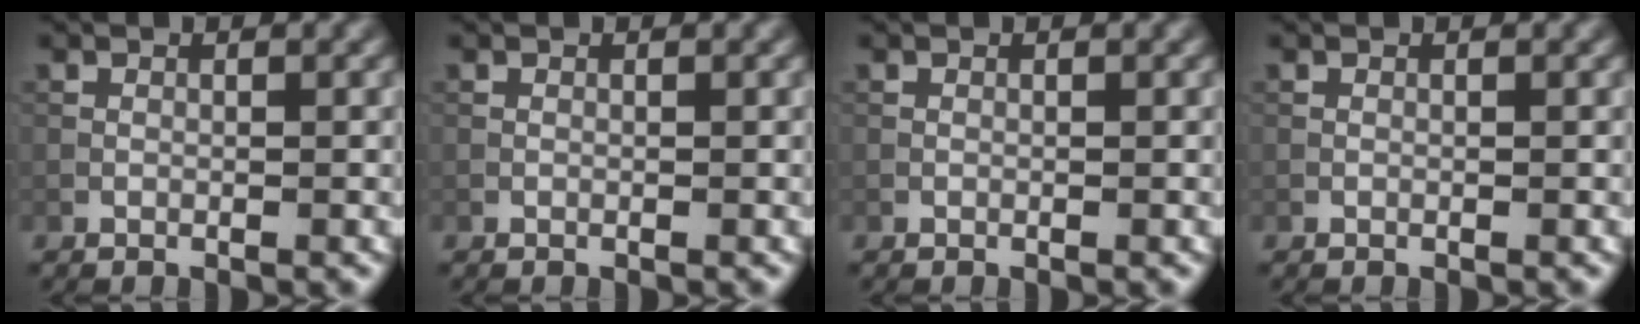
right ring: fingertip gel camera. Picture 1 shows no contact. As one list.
[{"total": 0.0}, {"total": 0.0}, {"total": 0.0}]